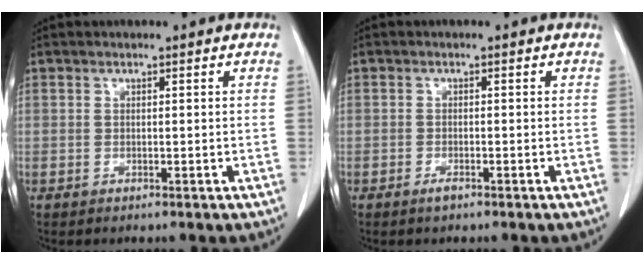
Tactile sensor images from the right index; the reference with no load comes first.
{"total": 1.1, "force": [-0.8, 0.3, 0.7], "torque": [-0.017, -0.002, -0.011]}